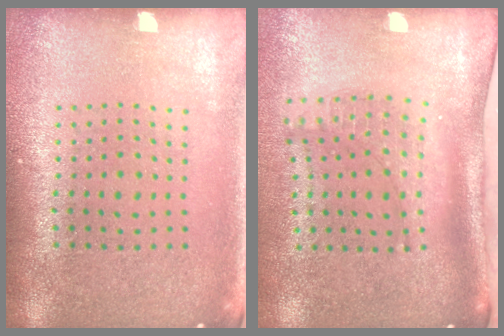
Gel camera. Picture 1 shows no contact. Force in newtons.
{"total": 2.1, "press": 1.5, "slide": 1.5}